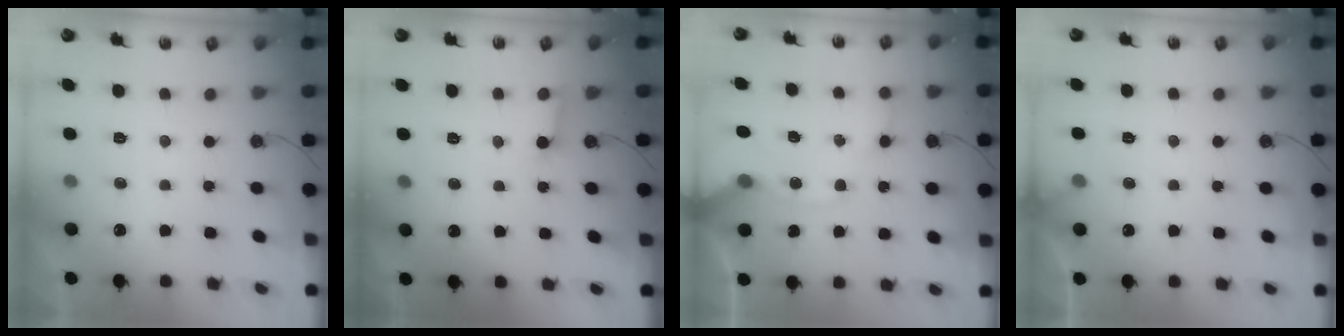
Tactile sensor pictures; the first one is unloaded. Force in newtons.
{"total": 3.5, "press": 3.5, "slide": 0.5}
{"total": 12.3, "press": 12.2, "slide": 2.0}
{"total": 2.5, "press": 2.5, "slide": 0.2}